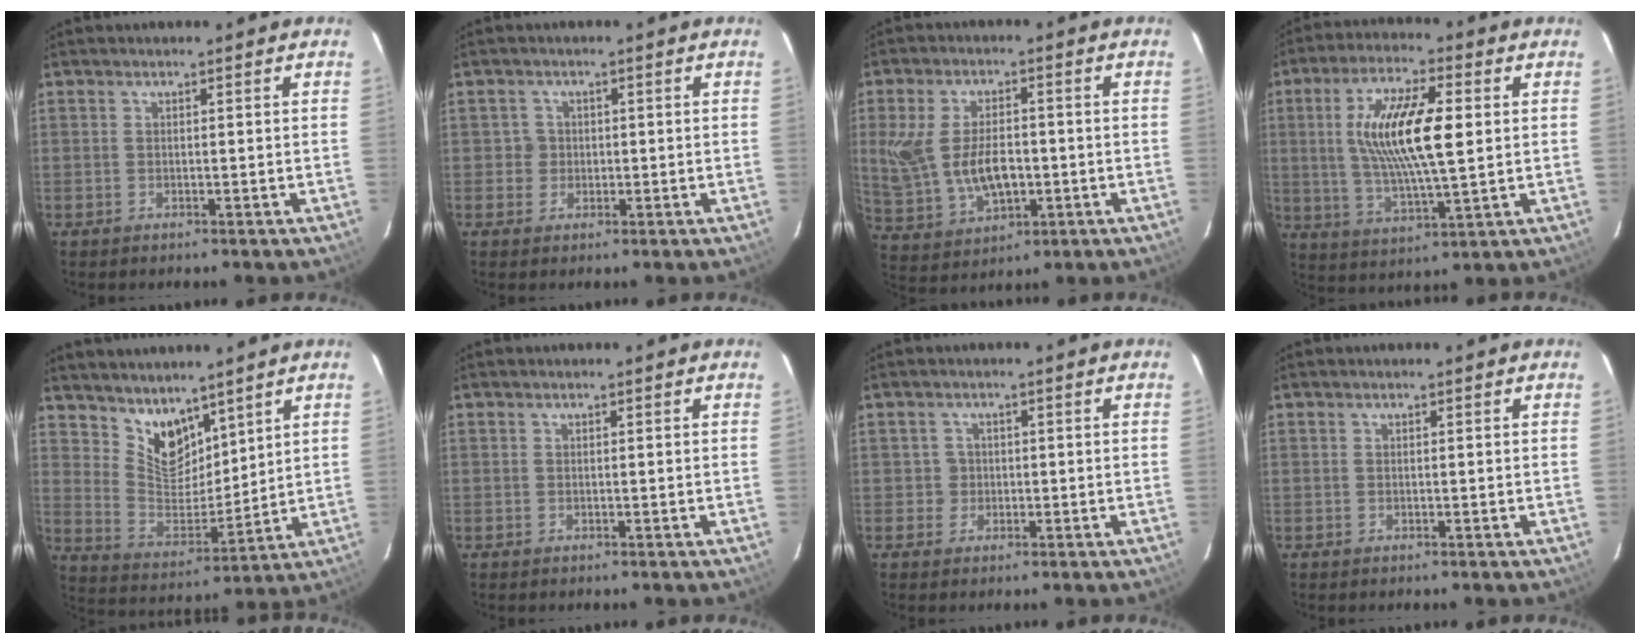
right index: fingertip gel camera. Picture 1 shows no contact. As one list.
[{"total": 2.5, "force": [-0.1, 2.5, 0.0], "torque": [0.007, 0.012, 0.000]}, {"total": 13.0, "force": [-0.6, 7.4, 10.6], "torque": [-0.225, -0.005, 0.010]}, {"total": 15.0, "force": [2.2, 4.3, 14.1], "torque": [-0.268, 0.005, 0.044]}, {"total": 10.0, "force": [7.6, 5.2, 3.9], "torque": [-0.068, -0.001, 0.156]}, {"total": 0.0}, {"total": 2.2, "force": [-0.2, 2.2, -0.1], "torque": [0.008, 0.011, -0.001]}, {"total": 0.0}]